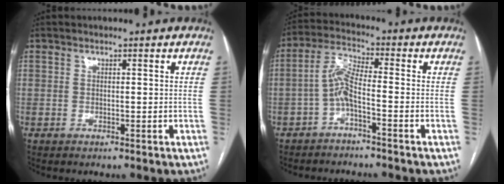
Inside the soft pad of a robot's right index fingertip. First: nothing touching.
{"total": 5.1, "force": [-2.1, 0.6, 4.7], "torque": [-0.098, 0.018, -0.043]}